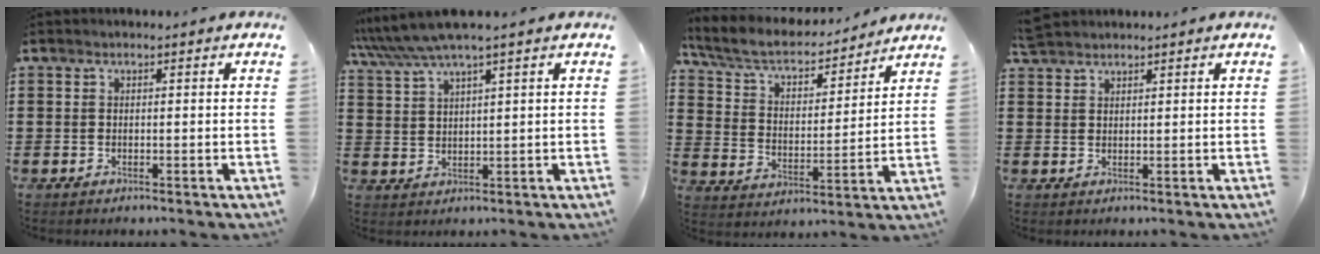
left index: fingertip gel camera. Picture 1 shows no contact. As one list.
[{"total": 5.4, "force": [4.2, -0.1, 3.4], "torque": [-0.077, -0.009, 0.073]}, {"total": 6.3, "force": [5.4, 1.7, 2.7], "torque": [-0.078, -0.034, 0.089]}, {"total": 2.2, "force": [2.1, 0.4, 0.3], "torque": [-0.010, 0.001, 0.043]}]